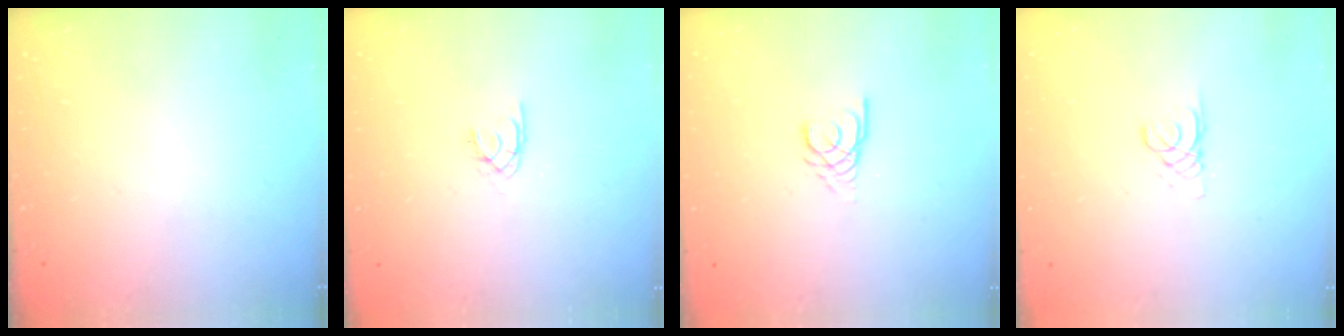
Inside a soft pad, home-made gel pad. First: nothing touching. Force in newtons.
{"total": 1.8, "press": 1.8, "slide": 0.3}
{"total": 3.0, "press": 3.0, "slide": 0.4}
{"total": 1.3, "press": 1.3, "slide": 0.1}